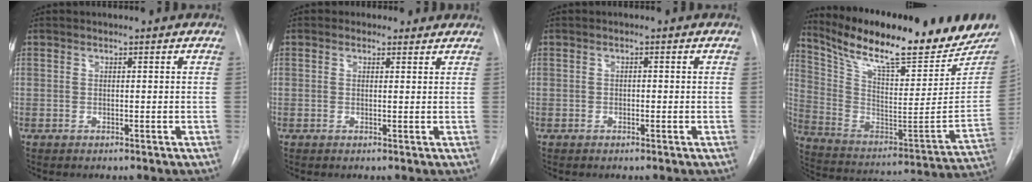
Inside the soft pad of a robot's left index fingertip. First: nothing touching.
{"total": 2.1, "force": [1.4, 1.5, 0.2], "torque": [-0.001, 0.009, 0.013]}
{"total": 0.6, "force": [-0.2, 0.4, 0.4], "torque": [-0.003, 0.003, -0.006]}
{"total": 25.2, "force": [21.2, 4.9, 12.8], "torque": [-0.223, -0.040, 0.316]}